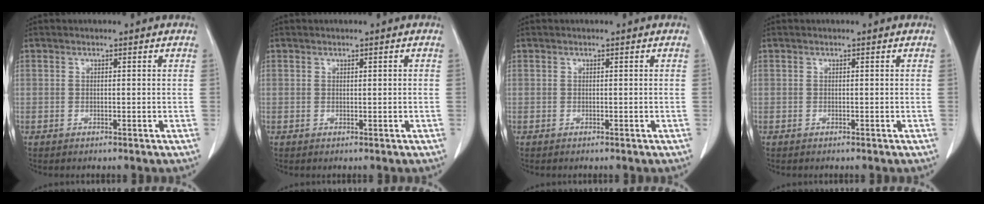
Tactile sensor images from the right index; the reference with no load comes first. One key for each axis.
{"total": 0.0}
{"total": 0.0}
{"total": 0.0}